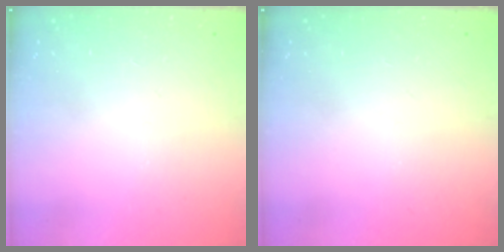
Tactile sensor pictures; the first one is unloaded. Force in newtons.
{"total": 0.0}